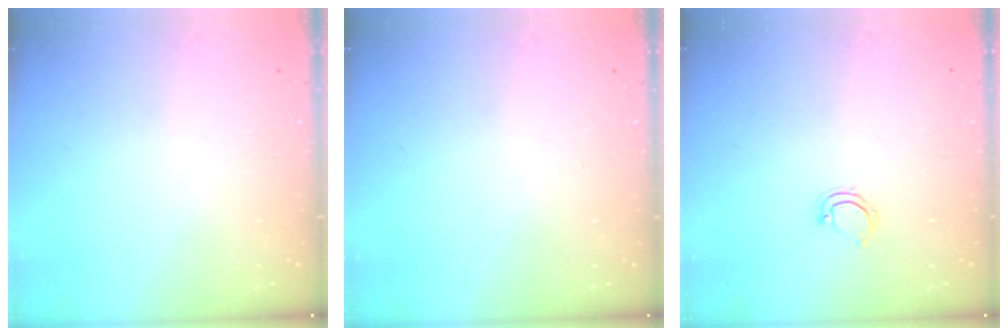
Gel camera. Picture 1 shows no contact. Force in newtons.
{"total": 0.0}
{"total": 3.7, "press": 3.7, "slide": 0.3}